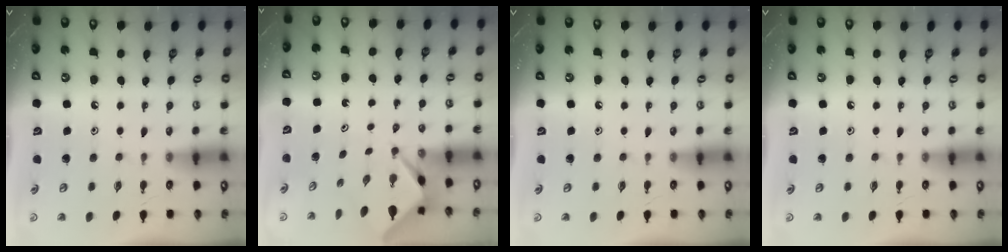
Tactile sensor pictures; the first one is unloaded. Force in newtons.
{"total": 2.6, "press": 2.6, "slide": 0.1}
{"total": 0.0}
{"total": 0.0}